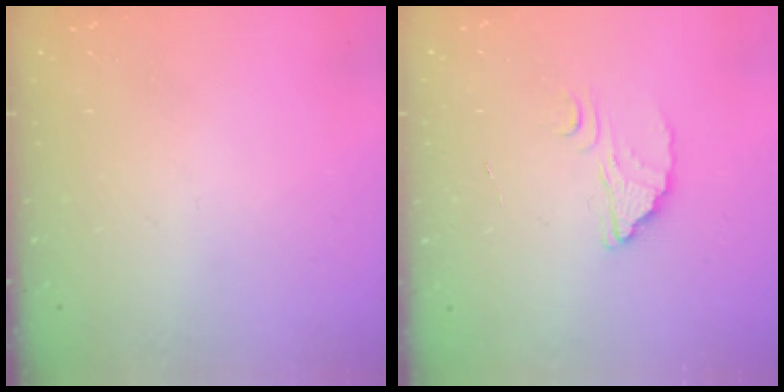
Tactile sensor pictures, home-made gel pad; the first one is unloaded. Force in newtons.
{"total": 2.1, "press": 2.1, "slide": 0.1}